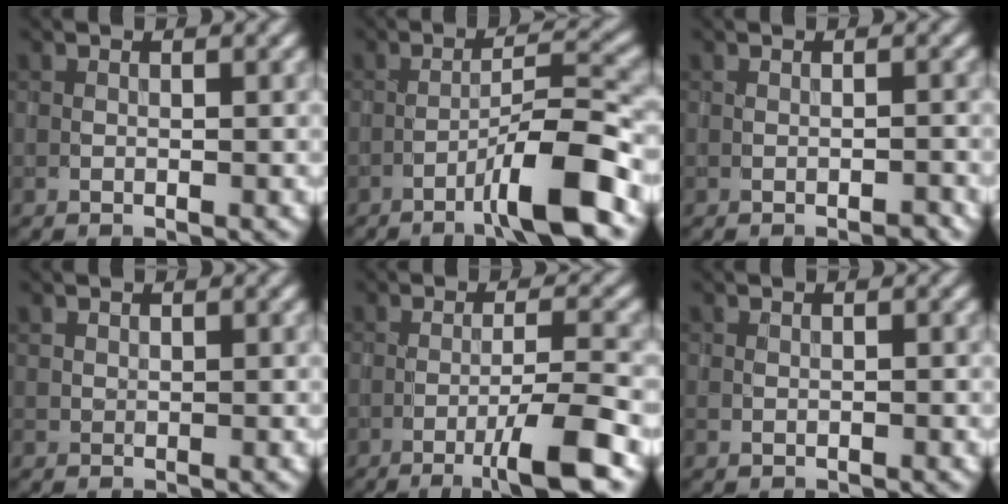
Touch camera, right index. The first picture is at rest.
{"total": 6.5, "force": [-3.7, 0.5, 5.3], "torque": [-0.081, 0.018, -0.067]}
{"total": 0.8, "force": [-0.7, 0.1, 0.5], "torque": [-0.008, 0.002, -0.012]}
{"total": 0.7, "force": [0.5, 0.5, 0.2], "torque": [-0.005, -0.001, 0.013]}
{"total": 5.4, "force": [-2.4, 0.6, 4.7], "torque": [-0.071, 0.003, -0.048]}
{"total": 0.0}